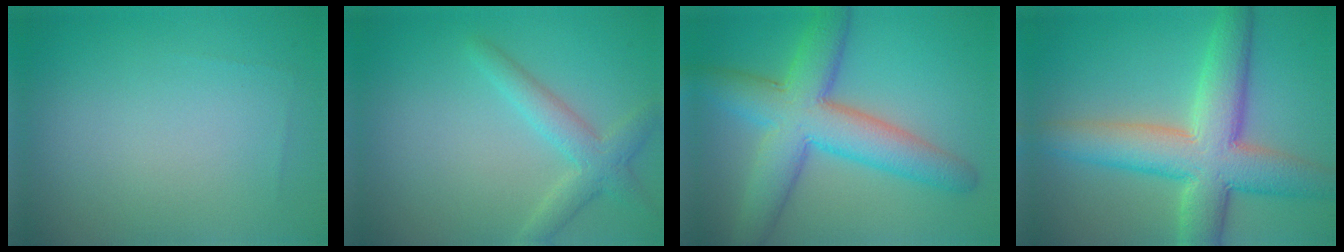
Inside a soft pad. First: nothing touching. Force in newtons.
{"total": 3.0, "press": 3.0, "slide": 0.1}
{"total": 8.4, "press": 8.4, "slide": 0.2}
{"total": 9.1, "press": 9.0, "slide": 0.6}